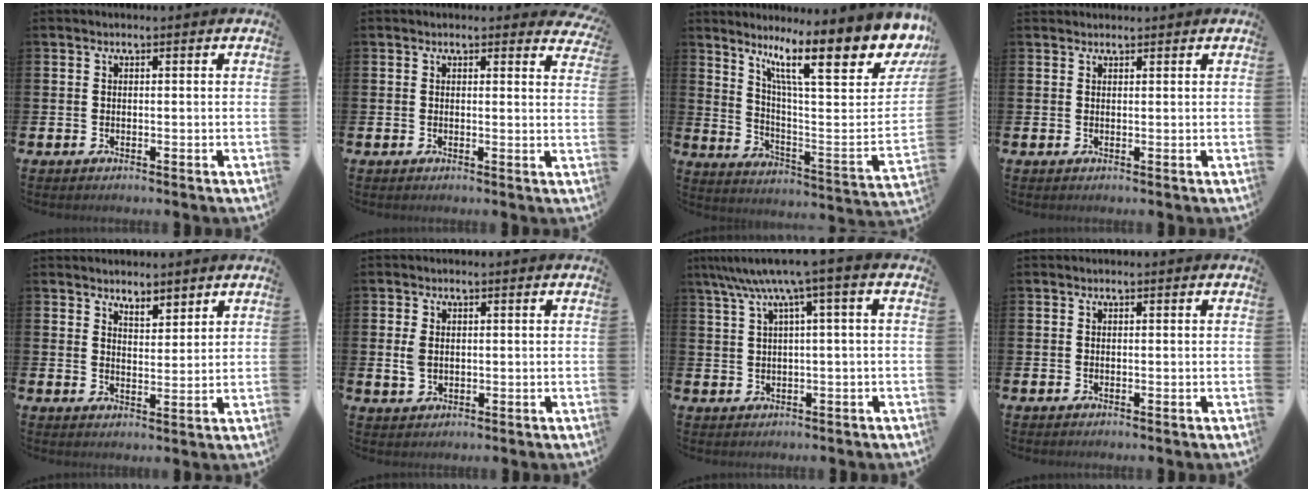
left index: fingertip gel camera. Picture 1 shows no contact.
{"total": 1.6, "force": [1.6, 0.3, 0.1], "torque": [0.008, -0.005, 0.026]}
{"total": 15.0, "force": [10.2, 3.5, 10.5], "torque": [-0.184, -0.076, 0.159]}
{"total": 1.1, "force": [1.0, 0.3, -0.1], "torque": [0.009, 0.000, 0.018]}
{"total": 3.6, "force": [3.4, 0.9, -0.1], "torque": [-0.006, -0.015, 0.064]}
{"total": 2.7, "force": [0.7, 1.9, 1.8], "torque": [-0.029, 0.006, 0.009]}
{"total": 5.7, "force": [2.4, 0.1, 5.2], "torque": [-0.111, -0.003, 0.038]}
{"total": 0.0}